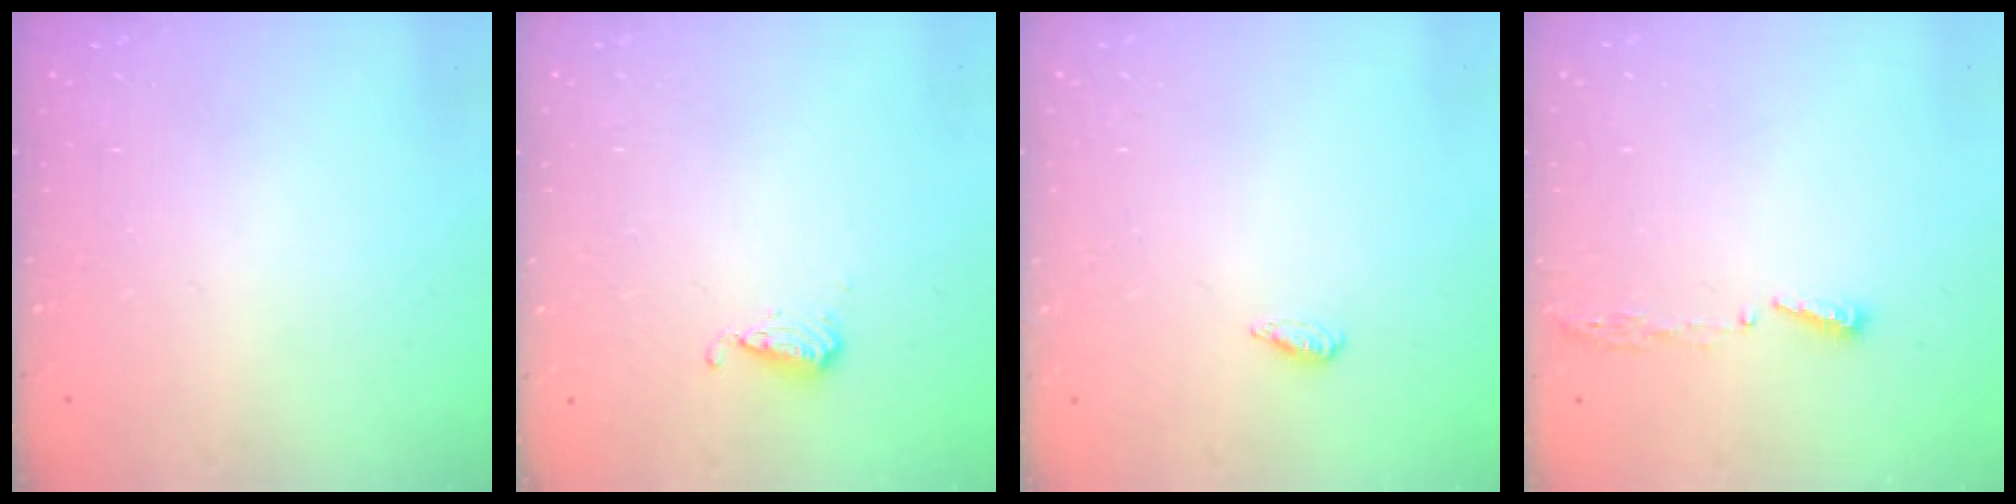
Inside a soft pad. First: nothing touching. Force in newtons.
{"total": 4.7, "press": 4.7, "slide": 0.7}
{"total": 2.7, "press": 2.7, "slide": 0.5}
{"total": 4.0, "press": 4.0, "slide": 0.4}